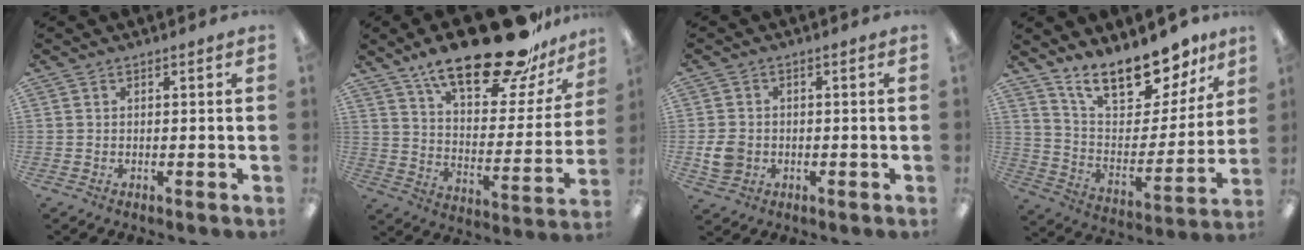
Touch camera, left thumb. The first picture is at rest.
{"total": 25.6, "force": [18.9, 8.7, 15.0], "torque": [-0.223, -0.123, 0.313]}
{"total": 5.0, "force": [-0.8, 4.2, 2.6], "torque": [-0.048, 0.002, -0.015]}
{"total": 19.3, "force": [15.4, 7.4, 9.1], "torque": [-0.153, -0.104, 0.269]}